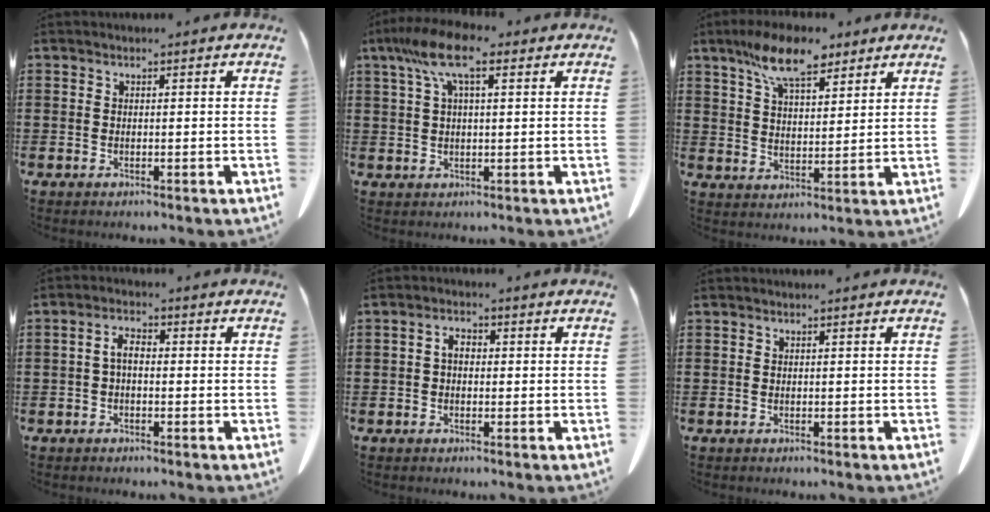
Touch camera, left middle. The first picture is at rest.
{"total": 8.6, "force": [4.4, 2.4, 7.0], "torque": [-0.151, 0.000, 0.075]}
{"total": 10.0, "force": [7.3, 3.2, 6.0], "torque": [-0.127, -0.010, 0.134]}
{"total": 2.9, "force": [-0.4, 1.3, 2.6], "torque": [-0.060, 0.004, -0.011]}
{"total": 2.4, "force": [-0.1, 1.4, 2.0], "torque": [-0.041, 0.006, -0.003]}
{"total": 0.0}